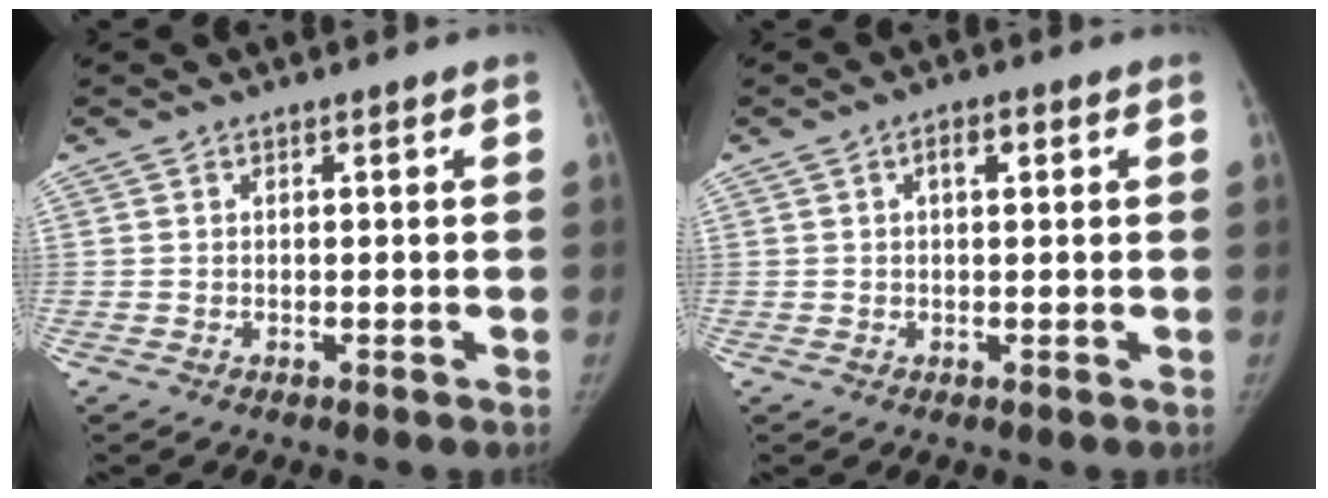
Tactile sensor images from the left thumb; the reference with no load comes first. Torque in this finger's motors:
{"motor_torque": [-0.06, 0.07, -0.03, 0.08, 0.06]}